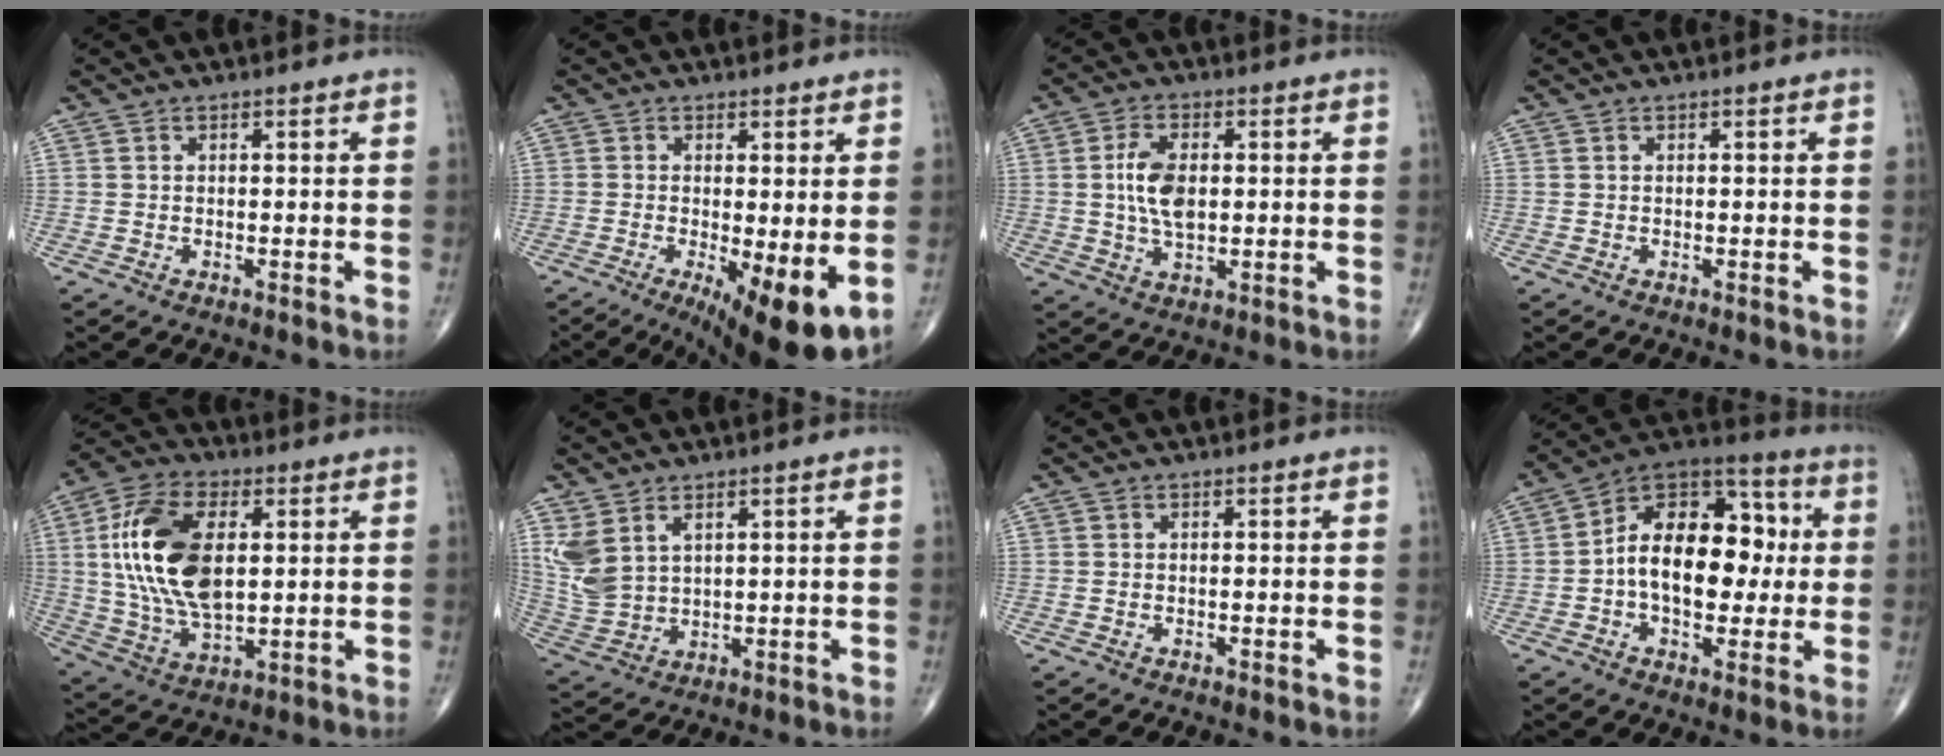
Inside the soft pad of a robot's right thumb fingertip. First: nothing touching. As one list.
[{"total": 11.2, "force": [-3.0, 3.1, 10.3], "torque": [-0.153, -0.021, -0.038]}, {"total": 7.7, "force": [0.6, 4.2, 6.5], "torque": [-0.124, 0.000, 0.011]}, {"total": 0.0}, {"total": 18.7, "force": [3.1, 10.1, 15.5], "torque": [-0.300, -0.004, 0.059]}, {"total": 7.7, "force": [3.7, 4.6, 5.0], "torque": [-0.108, -0.011, 0.092]}, {"total": 0.0}, {"total": 19.2, "force": [0.2, 11.7, 15.2], "torque": [-0.200, 0.035, -0.003]}]